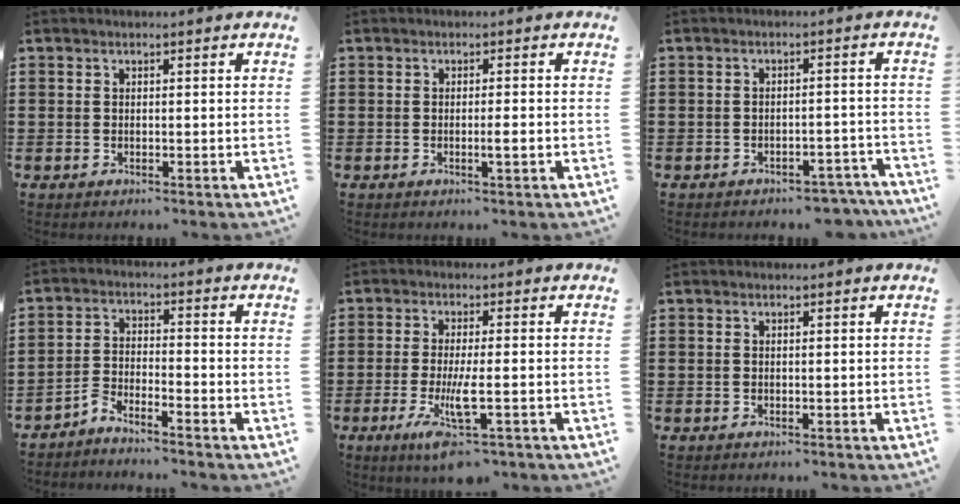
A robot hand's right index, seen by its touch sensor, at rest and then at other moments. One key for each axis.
{"total": 1.9, "fx": -0.6, "fy": -0.1, "fz": 1.8, "tx": -0.029, "ty": -0.003, "tz": -0.011}
{"total": 2.9, "fx": -2.8, "fy": 0.4, "fz": 0.5, "tx": -0.010, "ty": 0.001, "tz": -0.058}
{"total": 3.6, "fx": -3.6, "fy": -0.1, "fz": 0.3, "tx": -0.018, "ty": 0.000, "tz": -0.077}
{"total": 6.3, "fx": -2.6, "fy": 1.1, "fz": 5.6, "tx": -0.128, "ty": -0.021, "tz": -0.051}
{"total": 0.0}